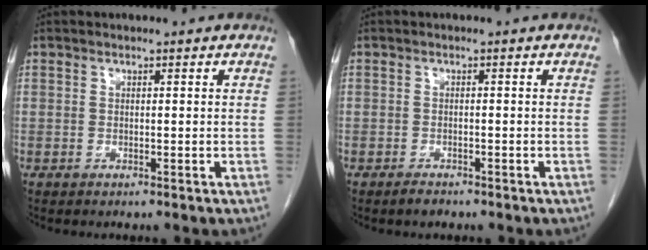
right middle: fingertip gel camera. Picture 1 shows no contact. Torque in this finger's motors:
{"motor_torque": [0.79, -0.21, 0.01, 0.04]}